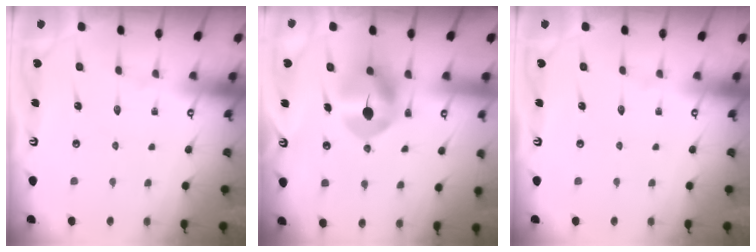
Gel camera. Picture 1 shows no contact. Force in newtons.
{"total": 9.4, "press": 9.3, "slide": 1.3}
{"total": 0.0}